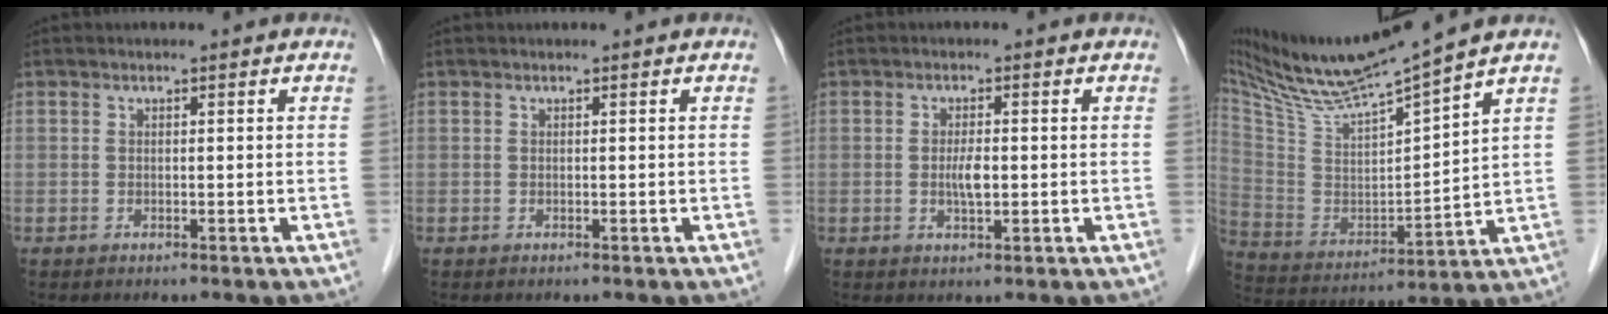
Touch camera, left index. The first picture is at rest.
{"total": 0.0}
{"total": 2.5, "force": [-0.2, 0.6, 2.4], "torque": [-0.048, -0.001, -0.002]}
{"total": 16.7, "force": [14.2, -0.8, 8.6], "torque": [-0.162, -0.004, 0.266]}